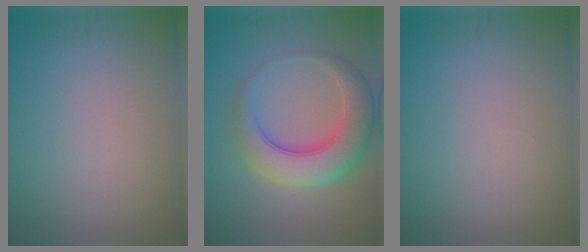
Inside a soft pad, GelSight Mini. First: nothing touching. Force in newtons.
{"total": 7.1, "press": 7.1, "slide": 0.3}
{"total": 0.0}